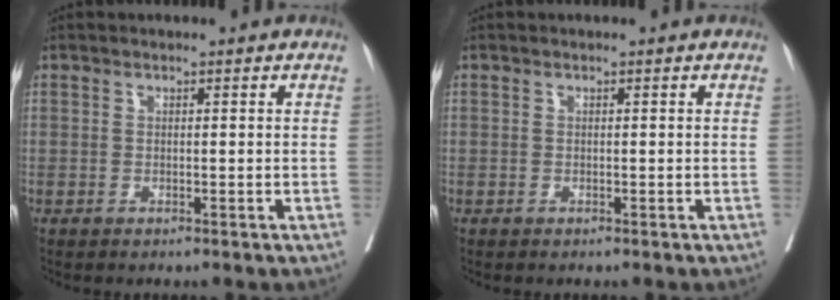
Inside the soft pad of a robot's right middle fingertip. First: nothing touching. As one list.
[{"total": 0.0}]